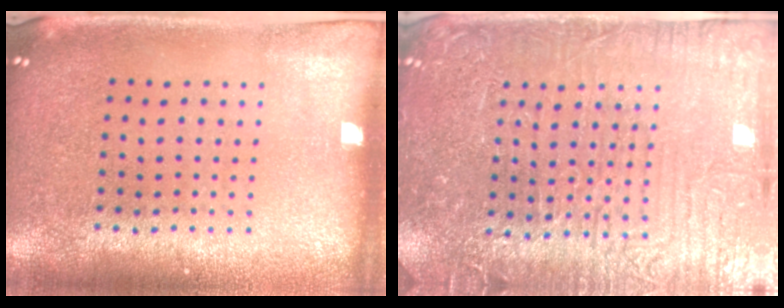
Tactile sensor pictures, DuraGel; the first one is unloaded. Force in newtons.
{"total": 4.8, "press": 4.6, "slide": 1.5}